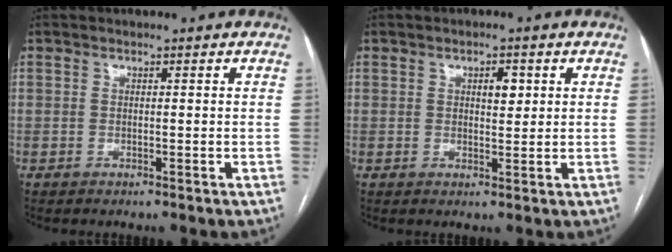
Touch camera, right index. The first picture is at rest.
{"total": 2.7, "force": [0.9, 1.2, 2.2], "torque": [-0.033, 0.000, 0.015]}